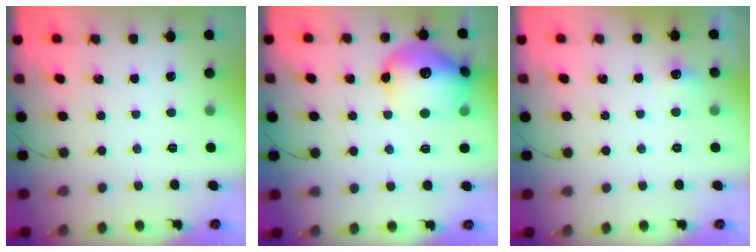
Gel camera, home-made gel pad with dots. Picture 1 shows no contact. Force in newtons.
{"total": 17.4, "press": 17.3, "slide": 2.0}
{"total": 4.3, "press": 4.0, "slide": 1.5}